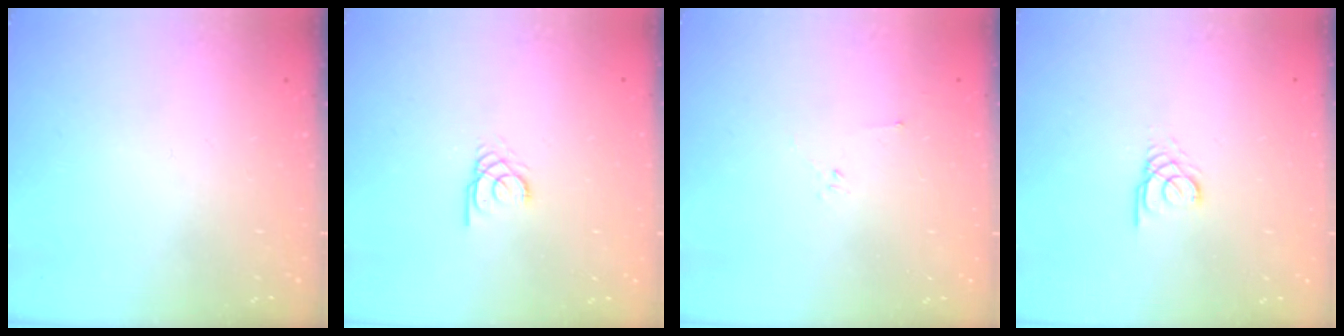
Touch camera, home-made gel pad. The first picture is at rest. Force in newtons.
{"total": 2.0, "press": 2.0, "slide": 0.2}
{"total": 2.2, "press": 2.1, "slide": 0.7}
{"total": 2.3, "press": 2.3, "slide": 0.2}